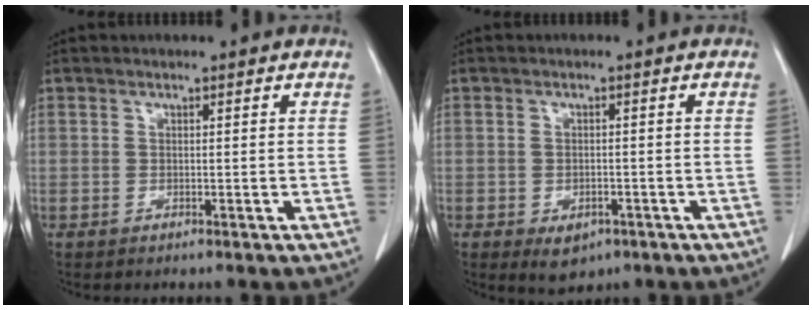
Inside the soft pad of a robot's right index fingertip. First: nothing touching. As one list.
[{"total": 3.7, "force": [-2.0, 2.2, 2.1], "torque": [-0.028, -0.002, -0.017]}]